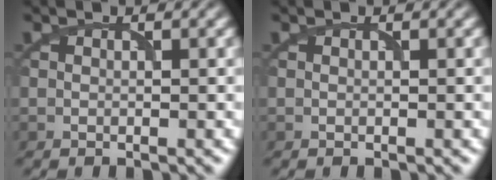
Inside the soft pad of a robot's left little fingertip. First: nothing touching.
{"total": 0.0}